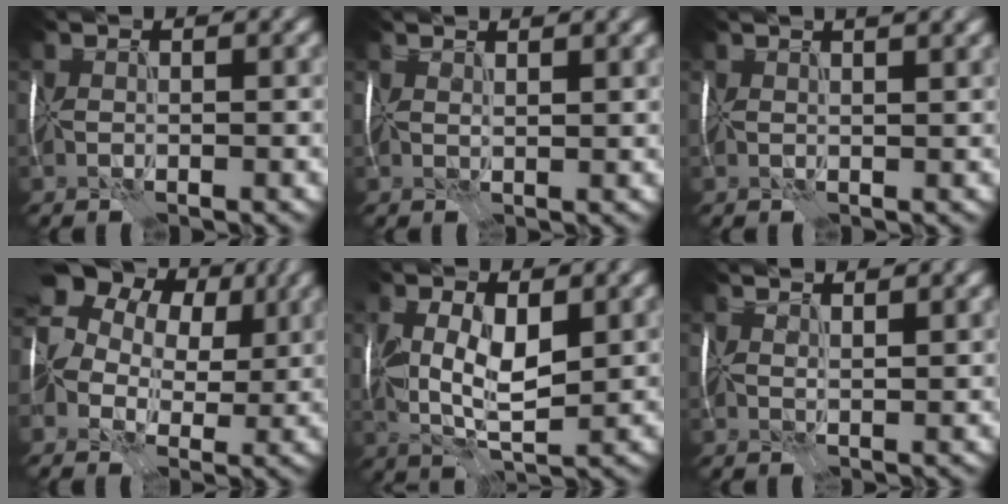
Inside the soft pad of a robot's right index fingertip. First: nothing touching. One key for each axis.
{"total": 2.6, "fx": 2.3, "fy": 0.5, "fz": 1.1, "tx": -0.013, "ty": 0.016, "tz": 0.015}
{"total": 4.9, "fx": 2.7, "fy": 2.3, "fz": 3.4, "tx": -0.016, "ty": 0.033, "tz": 0.007}
{"total": 12.0, "fx": 4.7, "fy": 8.0, "fz": 7.6, "tx": -0.169, "ty": 0.037, "tz": 0.091}
{"total": 4.5, "fx": 1.0, "fy": 2.1, "fz": 3.8, "tx": -0.102, "ty": 0.001, "tz": 0.022}
{"total": 3.7, "fx": 3.1, "fy": 1.0, "fz": 1.8, "tx": -0.016, "ty": 0.024, "tz": 0.022}